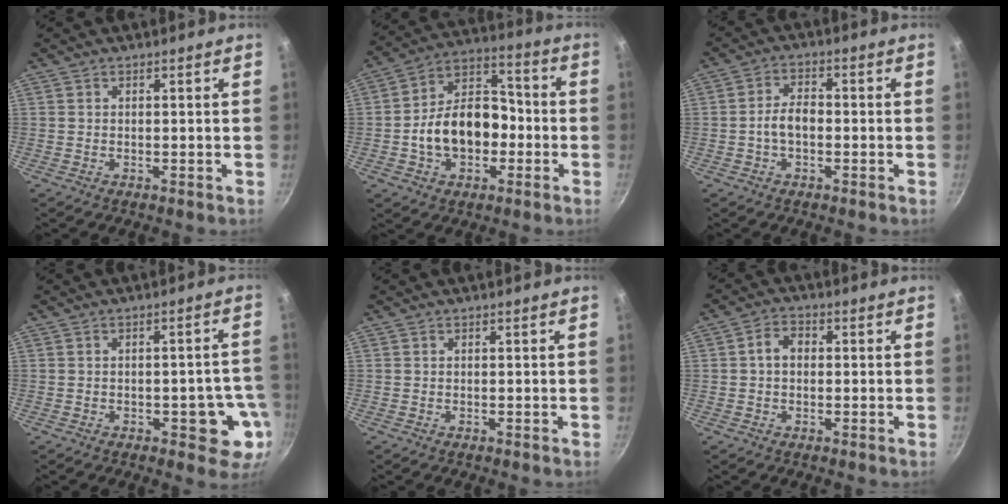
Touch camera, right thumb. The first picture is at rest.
{"total": 15.4, "force": [-3.0, 10.7, 10.7], "torque": [-0.141, 0.050, -0.059]}
{"total": 4.8, "force": [-1.0, 2.9, 3.8], "torque": [-0.060, 0.024, -0.022]}
{"total": 8.0, "force": [-2.6, 3.9, 6.5], "torque": [-0.034, 0.018, -0.028]}
{"total": 0.0}
{"total": 4.0, "force": [0.2, 3.0, 2.6], "torque": [-0.030, 0.014, -0.004]}